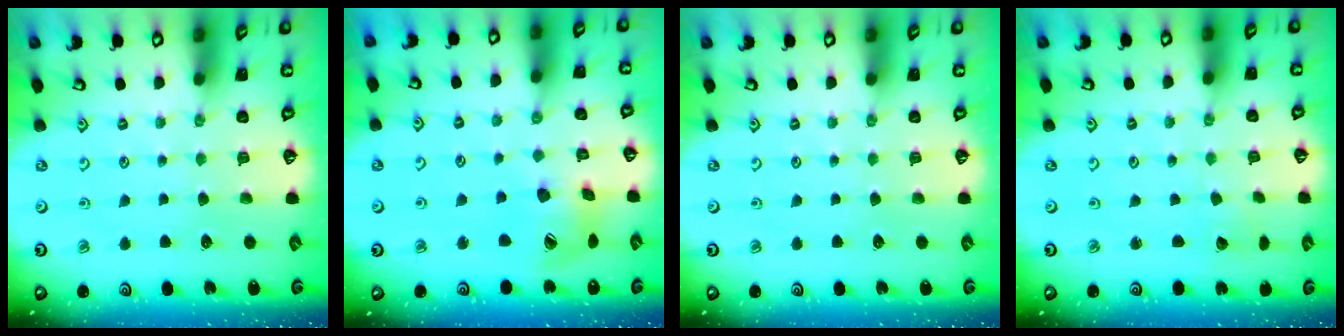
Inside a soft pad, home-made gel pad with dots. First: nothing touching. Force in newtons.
{"total": 13.6, "press": 13.5, "slide": 1.6}
{"total": 0.0}
{"total": 1.8, "press": 1.8, "slide": 0.1}